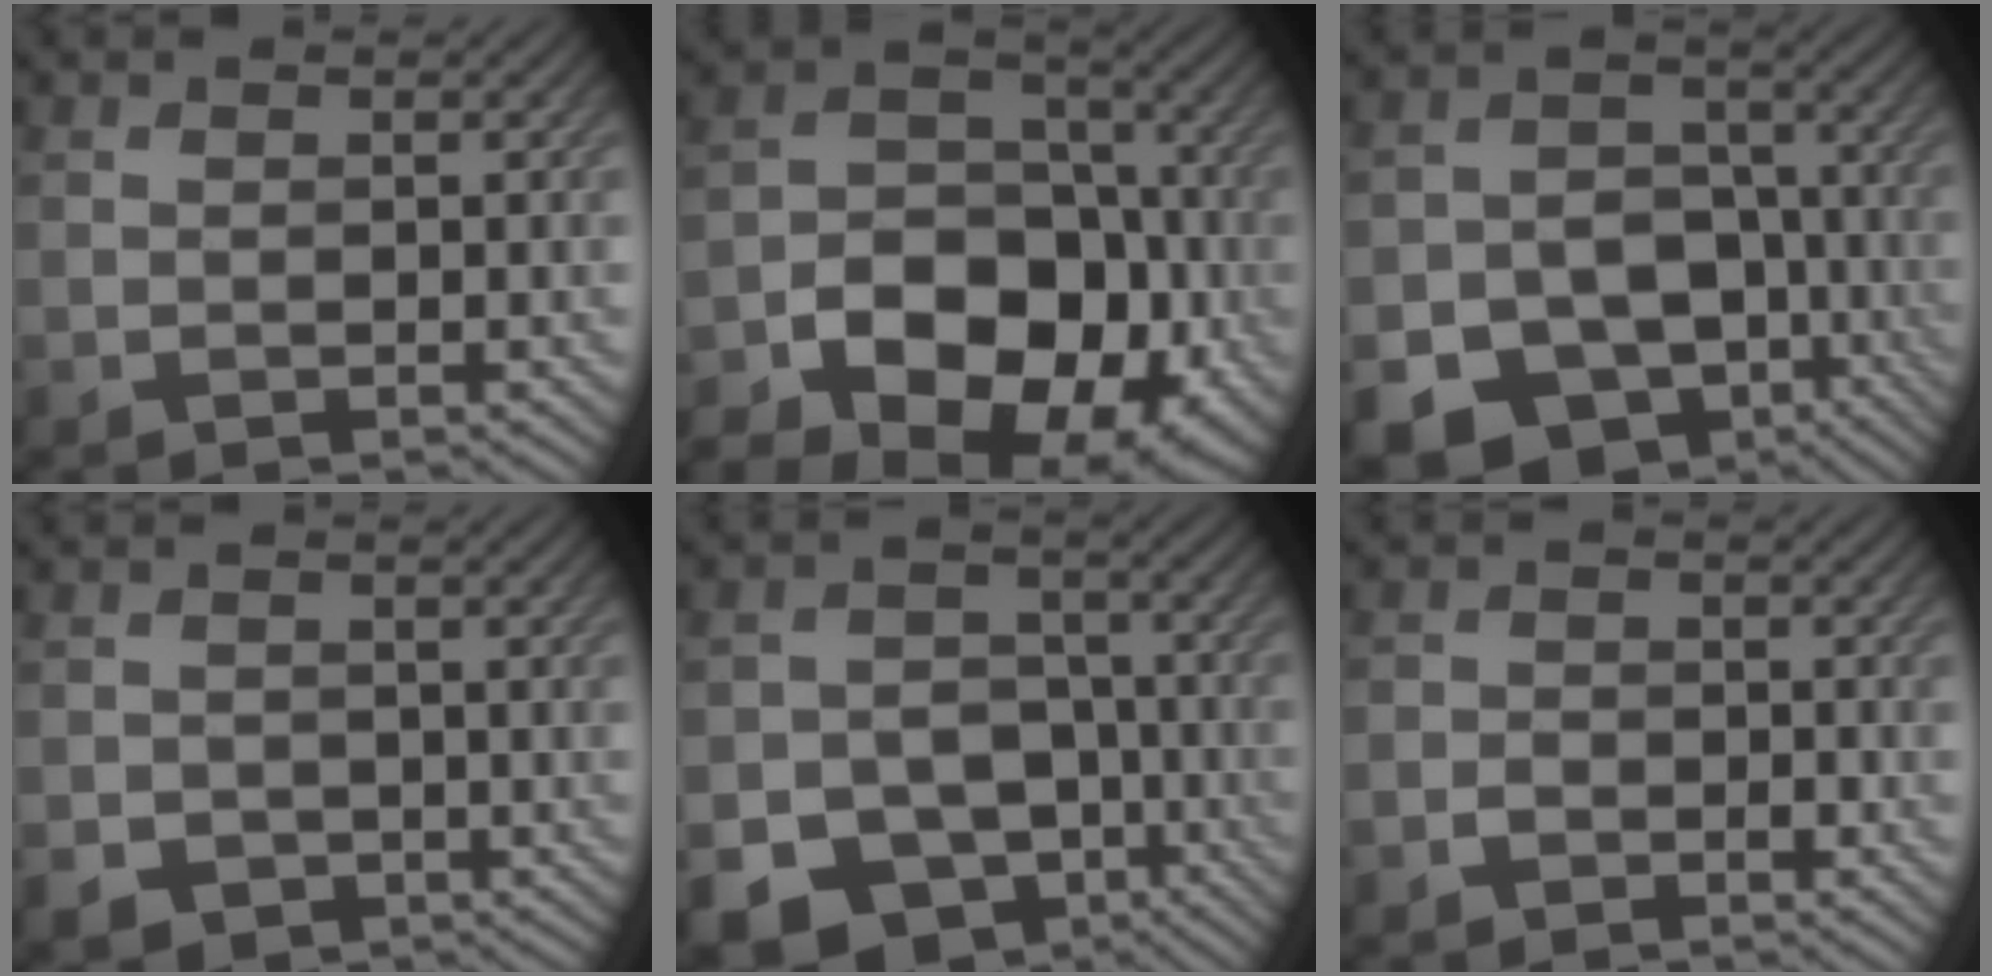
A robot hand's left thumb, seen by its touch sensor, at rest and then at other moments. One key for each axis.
{"total": 17.0, "fx": -8.1, "fy": 11.9, "fz": 9.0, "tx": -0.157, "ty": -0.028, "tz": -0.128}
{"total": 16.3, "fx": -9.3, "fy": 11.9, "fz": 6.2, "tx": -0.125, "ty": -0.049, "tz": -0.138}
{"total": 3.6, "fx": -1.6, "fy": 3.0, "fz": 1.1, "tx": -0.022, "ty": -0.013, "tz": -0.027}
{"total": 14.9, "fx": -8.6, "fy": 10.9, "fz": 5.2, "tx": -0.108, "ty": -0.047, "tz": -0.134}
{"total": 2.0, "fx": -1.2, "fy": 1.4, "fz": 0.8, "tx": -0.005, "ty": 0.006, "tz": -0.030}